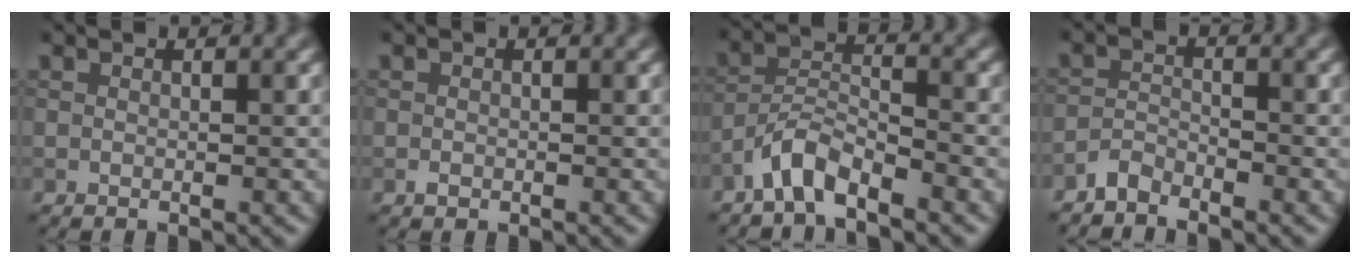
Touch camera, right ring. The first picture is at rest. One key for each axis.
{"total": 0.6, "fx": -0.3, "fy": 0.5, "fz": 0.3, "tx": -0.002, "ty": -0.003, "tz": -0.005}
{"total": 3.9, "fx": -3.0, "fy": 0.9, "fz": 2.2, "tx": -0.041, "ty": 0.013, "tz": -0.066}
{"total": 1.8, "fx": -1.7, "fy": 0.4, "fz": 0.3, "tx": -0.004, "ty": 0.008, "tz": -0.037}